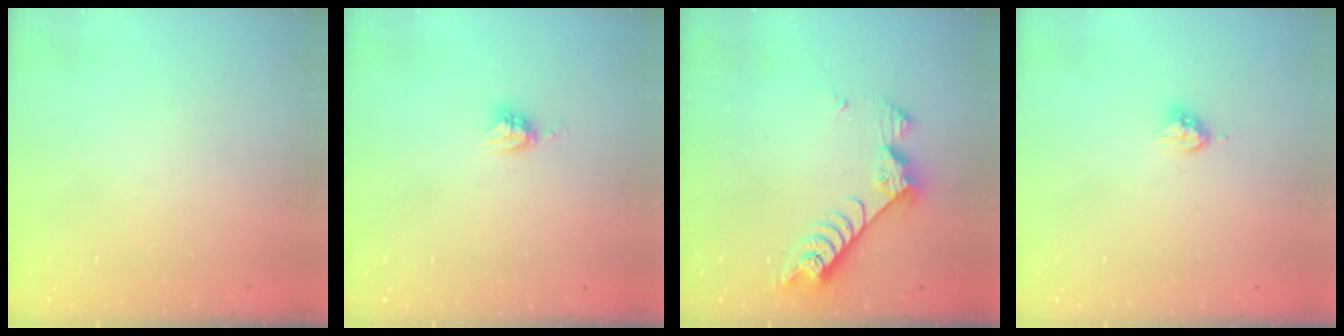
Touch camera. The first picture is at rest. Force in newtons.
{"total": 3.8, "press": 3.8, "slide": 0.4}
{"total": 7.7, "press": 7.6, "slide": 1.2}
{"total": 4.6, "press": 4.6, "slide": 0.4}